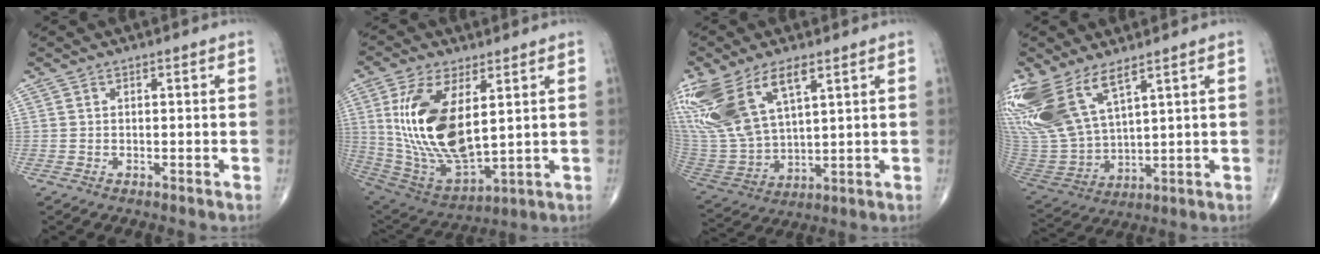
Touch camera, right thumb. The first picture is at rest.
{"total": 19.7, "force": [4.3, 9.3, 16.9], "torque": [-0.331, -0.027, 0.098]}
{"total": 19.8, "force": [9.8, 9.3, 14.4], "torque": [-0.319, -0.029, 0.208]}
{"total": 17.4, "force": [10.3, 7.3, 11.9], "torque": [-0.268, -0.040, 0.223]}